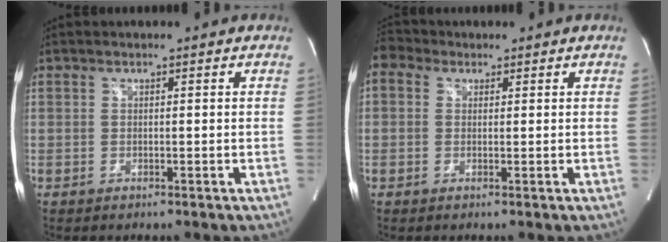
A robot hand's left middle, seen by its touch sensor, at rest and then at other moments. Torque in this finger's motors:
{"motor_torque": [0.64, -0.39, 0.40, 0.06]}